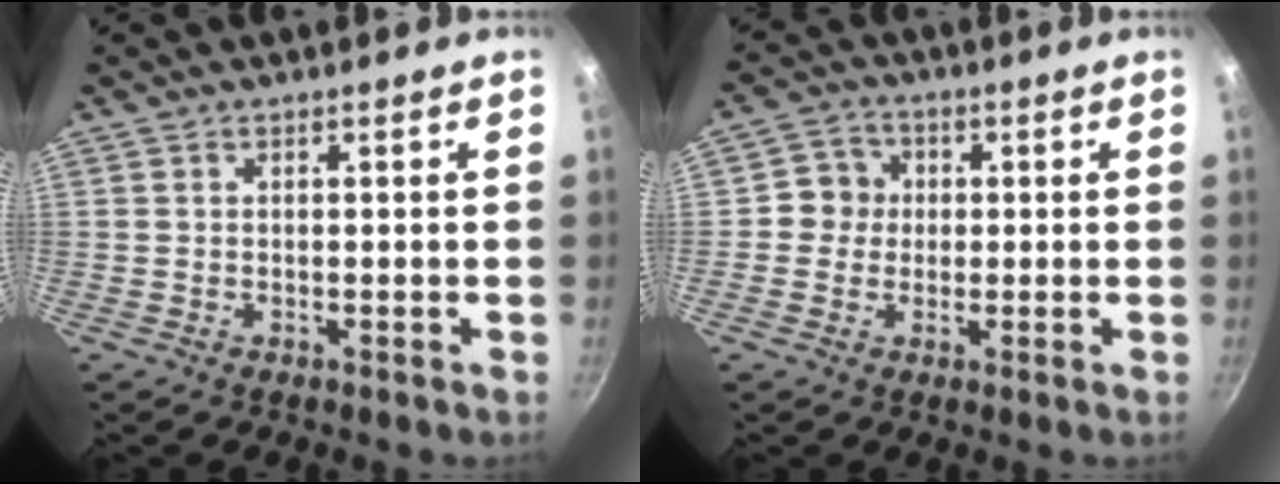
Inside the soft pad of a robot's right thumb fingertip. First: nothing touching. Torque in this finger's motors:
{"motor_torque": [-0.15, 0.16, 0.13, -0.04, 0.01]}